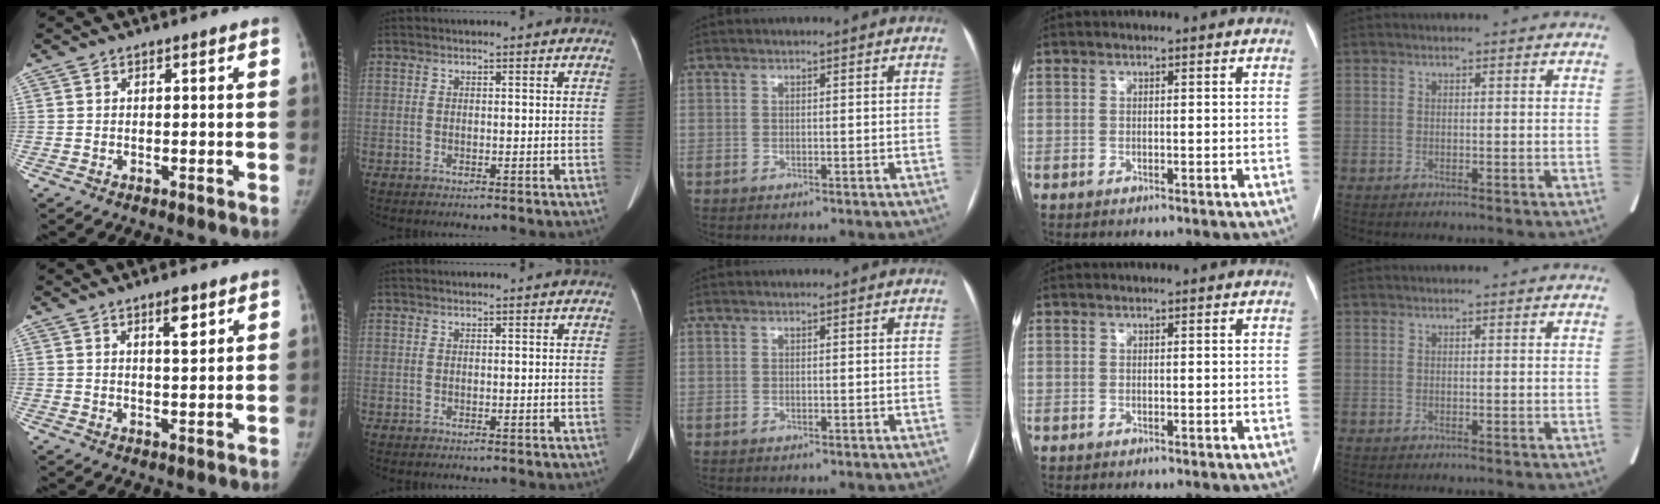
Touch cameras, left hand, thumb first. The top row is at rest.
{"thumb": {"total": 4.0, "force": [2.2, 1.2, 3.1], "torque": [-0.039, -0.014, 0.035]}}